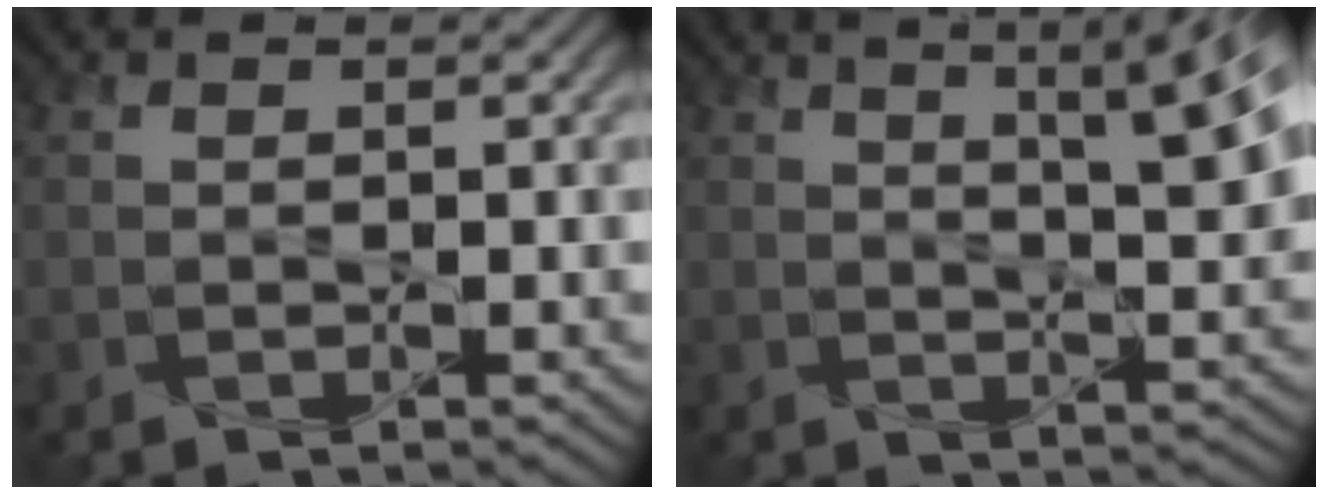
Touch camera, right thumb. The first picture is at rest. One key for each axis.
{"total": 10.3, "fx": 4.0, "fy": 2.9, "fz": 9.0, "tx": -0.109, "ty": 0.024, "tz": 0.051}